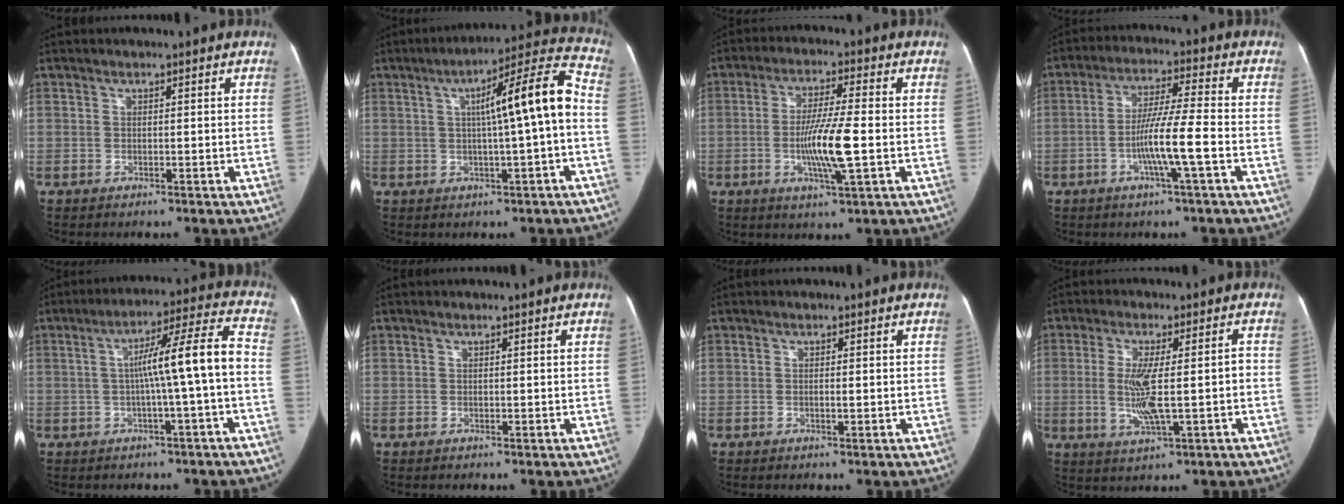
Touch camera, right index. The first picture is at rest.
{"total": 12.5, "force": [0.2, 0.3, 12.5], "torque": [-0.179, 0.035, 0.001]}
{"total": 9.7, "force": [-1.8, 0.5, 9.5], "torque": [-0.178, -0.007, -0.035]}
{"total": 9.0, "force": [-2.9, -0.5, 8.5], "torque": [-0.161, 0.001, -0.055]}
{"total": 10.4, "force": [-1.3, -0.7, 10.3], "torque": [-0.158, 0.030, -0.019]}
{"total": 0.0}
{"total": 1.1, "force": [-0.2, 0.4, 1.0], "torque": [-0.018, 0.001, -0.003]}
{"total": 8.4, "force": [-1.4, 1.9, 8.1], "torque": [-0.159, 0.006, -0.017]}